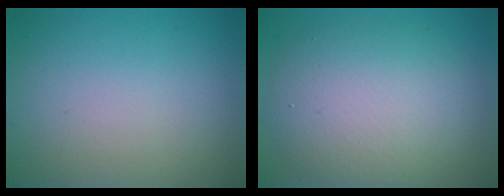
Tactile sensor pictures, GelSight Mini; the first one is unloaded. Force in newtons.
{"total": 6.8, "press": 6.8, "slide": 0.4}